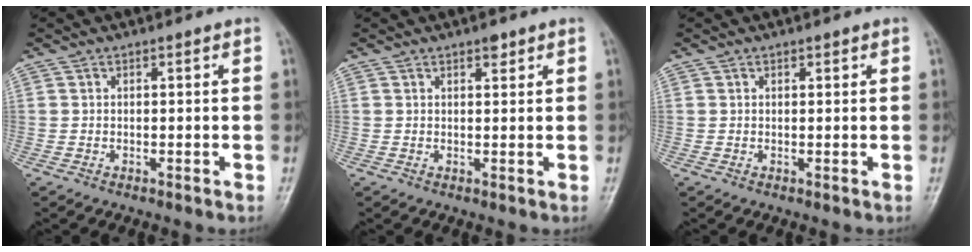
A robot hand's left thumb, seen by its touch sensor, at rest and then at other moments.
{"total": 1.6, "force": [1.1, 0.8, 0.9], "torque": [-0.005, -0.005, 0.015]}
{"total": 0.6, "force": [0.4, 0.4, 0.2], "torque": [0.003, -0.002, 0.004]}